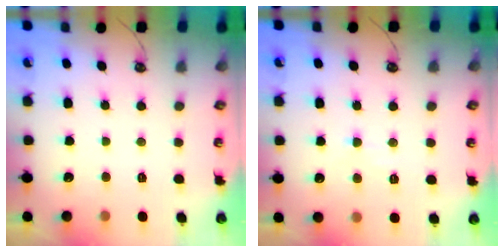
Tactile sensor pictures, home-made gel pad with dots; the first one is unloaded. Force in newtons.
{"total": 0.8, "press": 0.6, "slide": 0.5}